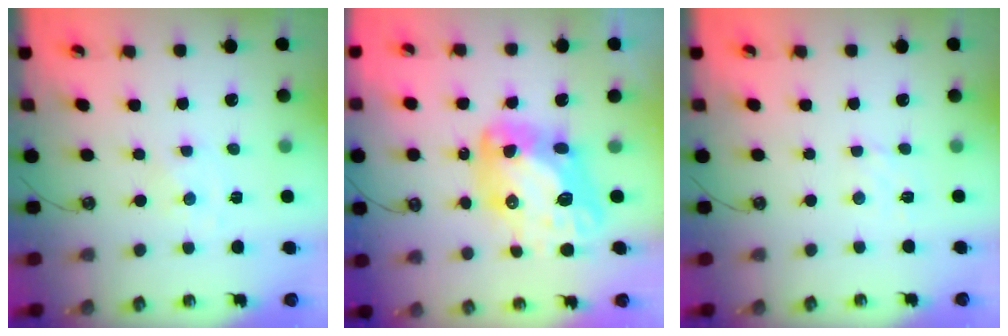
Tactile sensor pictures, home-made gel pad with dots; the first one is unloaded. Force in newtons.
{"total": 17.9, "press": 17.8, "slide": 1.9}
{"total": 2.5, "press": 2.4, "slide": 0.5}